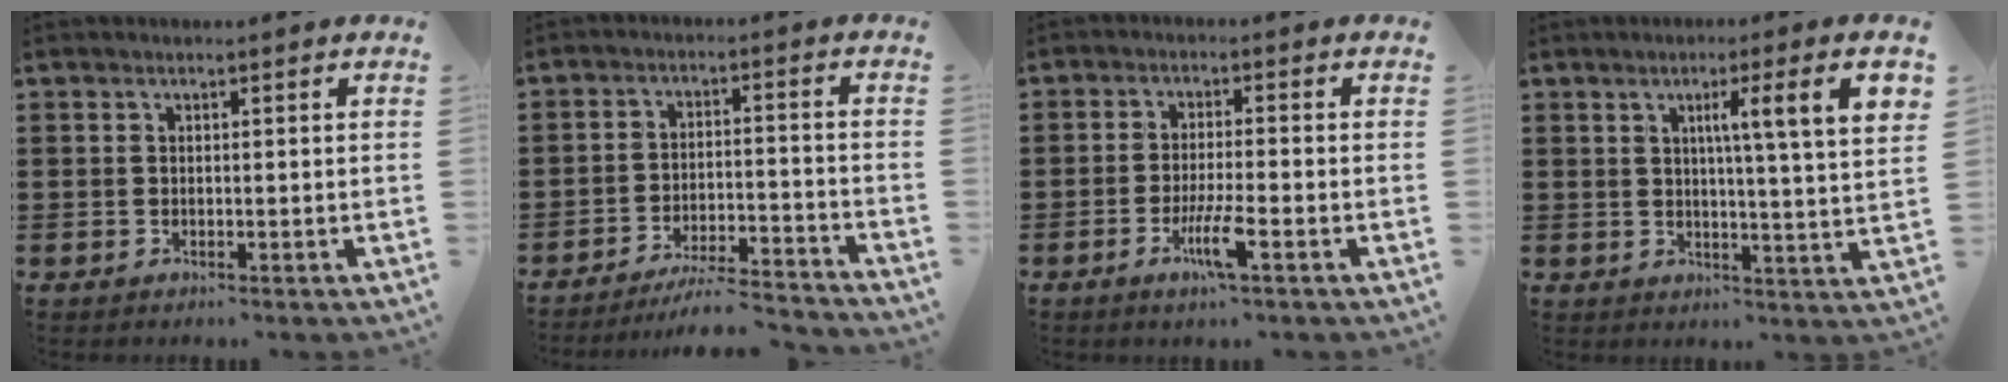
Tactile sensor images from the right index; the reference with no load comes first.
{"total": 6.0, "force": [-5.7, 0.2, 2.1], "torque": [-0.040, -0.005, -0.109]}
{"total": 5.5, "force": [-2.6, 0.4, 4.8], "torque": [-0.090, -0.014, -0.047]}
{"total": 7.7, "force": [3.0, 0.0, 7.1], "torque": [-0.118, -0.010, 0.041]}